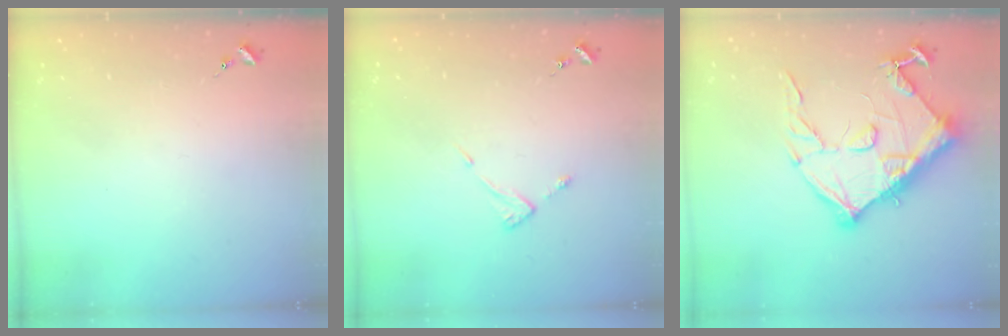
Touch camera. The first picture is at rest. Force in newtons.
{"total": 3.6, "press": 3.6, "slide": 0.4}
{"total": 15.4, "press": 15.4, "slide": 1.0}